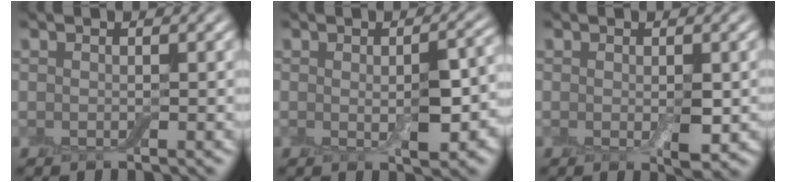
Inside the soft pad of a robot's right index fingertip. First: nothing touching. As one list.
[{"total": 4.9, "force": [-0.3, 1.6, 4.6], "torque": [-0.070, -0.005, -0.002]}, {"total": 2.4, "force": [-0.3, 0.7, 2.3], "torque": [-0.036, -0.007, -0.001]}]